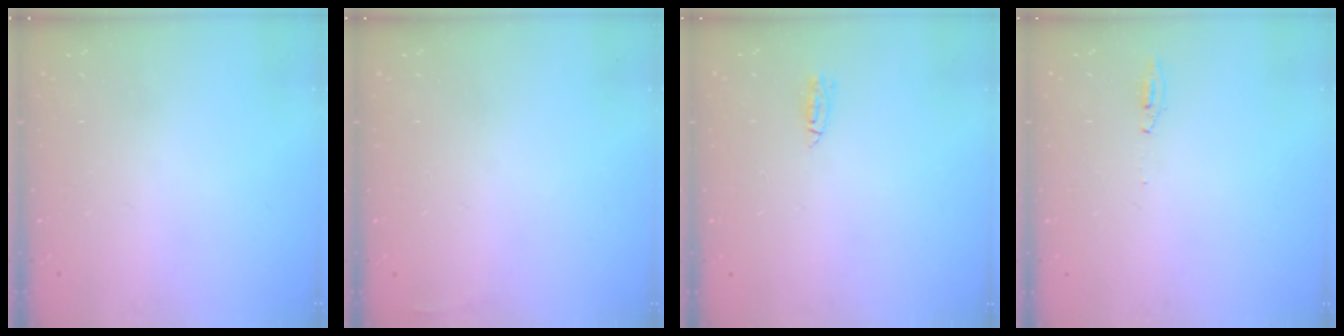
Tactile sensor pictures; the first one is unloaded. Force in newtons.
{"total": 3.2, "press": 2.6, "slide": 2.0}
{"total": 7.0, "press": 3.8, "slide": 5.9}
{"total": 3.3, "press": 3.1, "slide": 1.2}